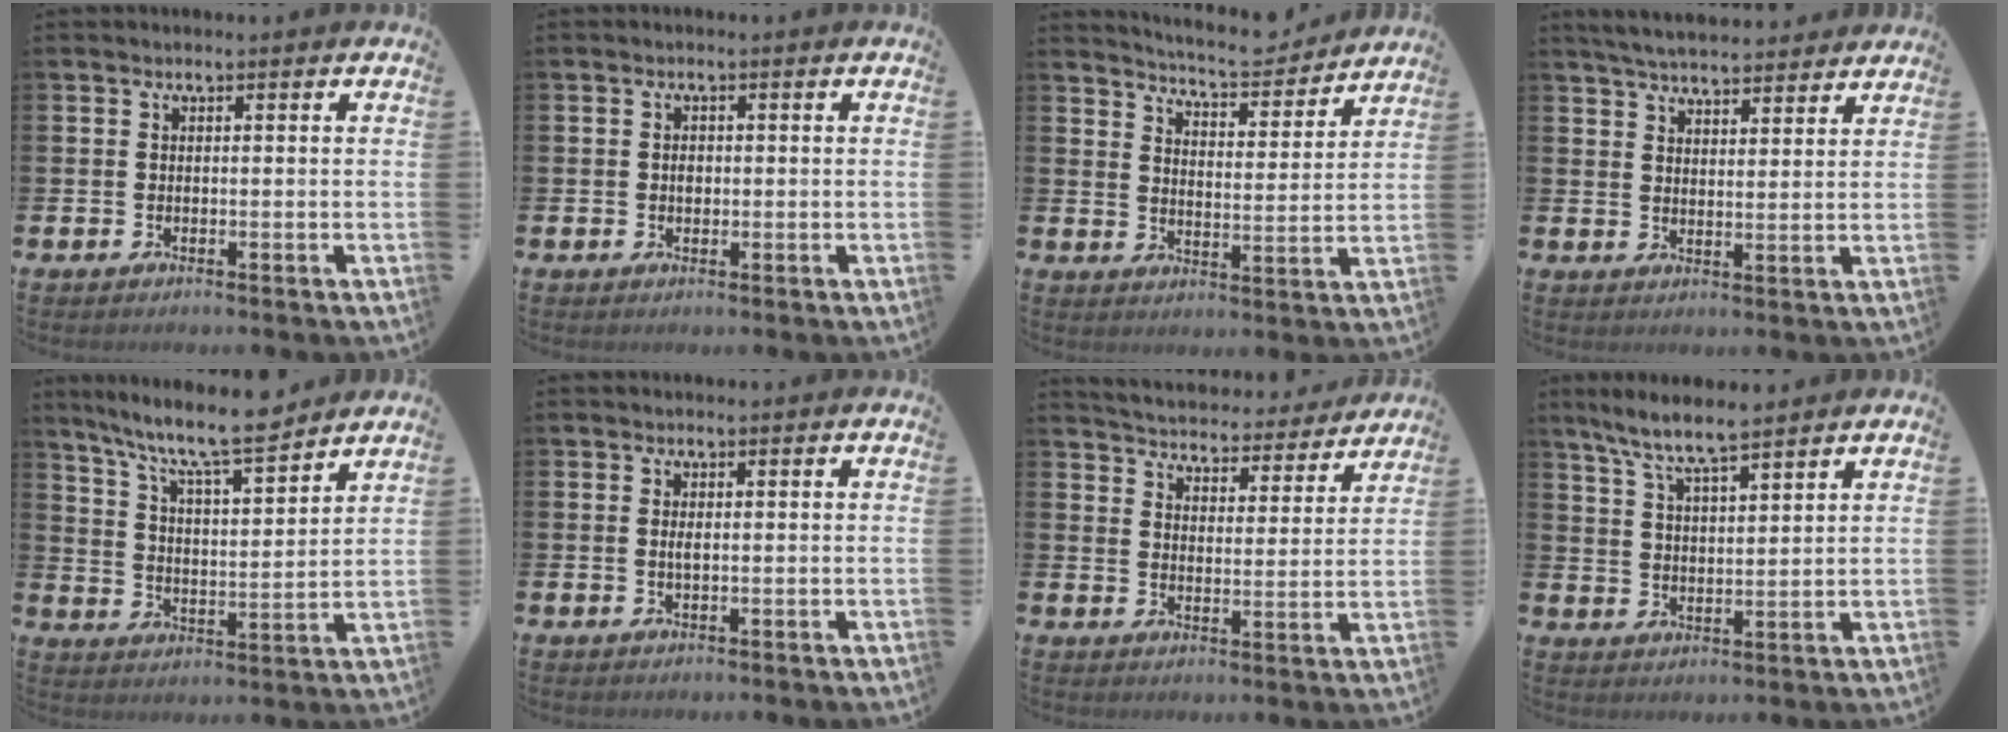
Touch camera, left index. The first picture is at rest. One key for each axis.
{"total": 1.3, "fx": 0.0, "fy": 1.0, "fz": 0.8, "tx": -0.007, "ty": 0.003, "tz": -0.004}
{"total": 6.4, "fx": 6.3, "fy": 0.6, "fz": 1.0, "tx": -0.032, "ty": -0.047, "tz": 0.107}
{"total": 5.1, "fx": 5.0, "fy": 0.5, "fz": 0.8, "tx": -0.029, "ty": -0.025, "tz": 0.090}
{"total": 8.8, "fx": 8.2, "fy": 0.3, "fz": 3.2, "tx": -0.087, "ty": -0.053, "tz": 0.145}
{"total": 0.9, "fx": 0.2, "fy": 0.3, "fz": 0.9, "tx": -0.015, "ty": 0.001, "tz": 0.002}
{"total": 4.9, "fx": 4.8, "fy": 0.8, "fz": 0.1, "tx": -0.023, "ty": -0.043, "tz": 0.080}
{"total": 7.1, "fx": 6.4, "fy": 0.7, "fz": 2.8, "tx": -0.080, "ty": -0.022, "tz": 0.116}